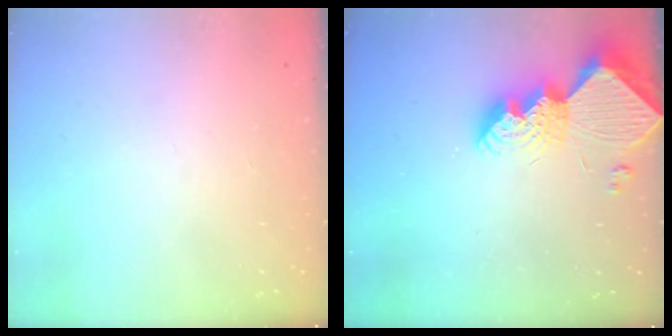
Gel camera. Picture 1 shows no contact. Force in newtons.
{"total": 17.1, "press": 17.0, "slide": 1.4}